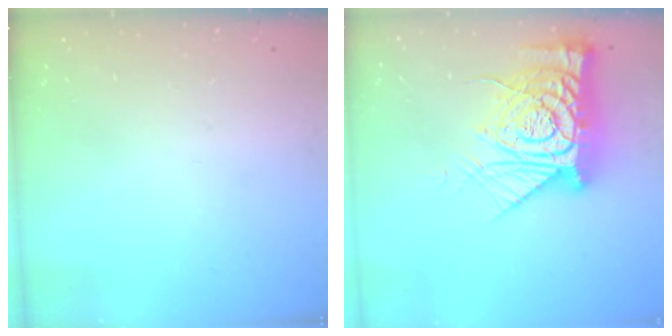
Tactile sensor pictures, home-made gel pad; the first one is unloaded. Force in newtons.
{"total": 22.0, "press": 21.9, "slide": 2.2}